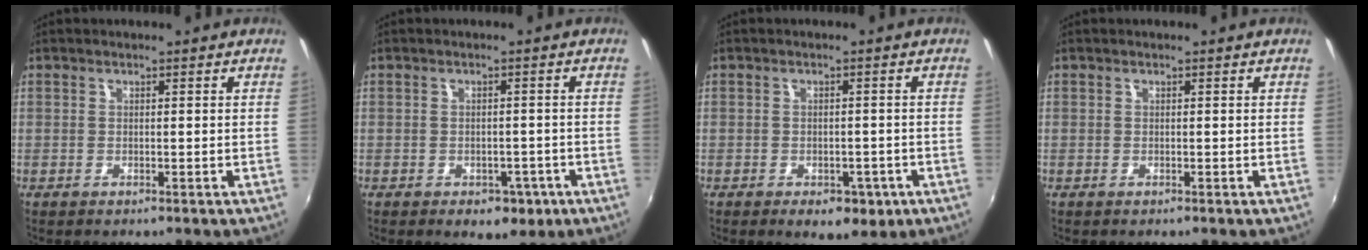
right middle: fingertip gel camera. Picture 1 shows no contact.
{"total": 5.4, "force": [-2.9, 3.7, 2.7], "torque": [-0.049, -0.007, -0.027]}
{"total": 5.9, "force": [-3.2, 3.5, 3.4], "torque": [-0.058, -0.012, -0.034]}
{"total": 0.0}